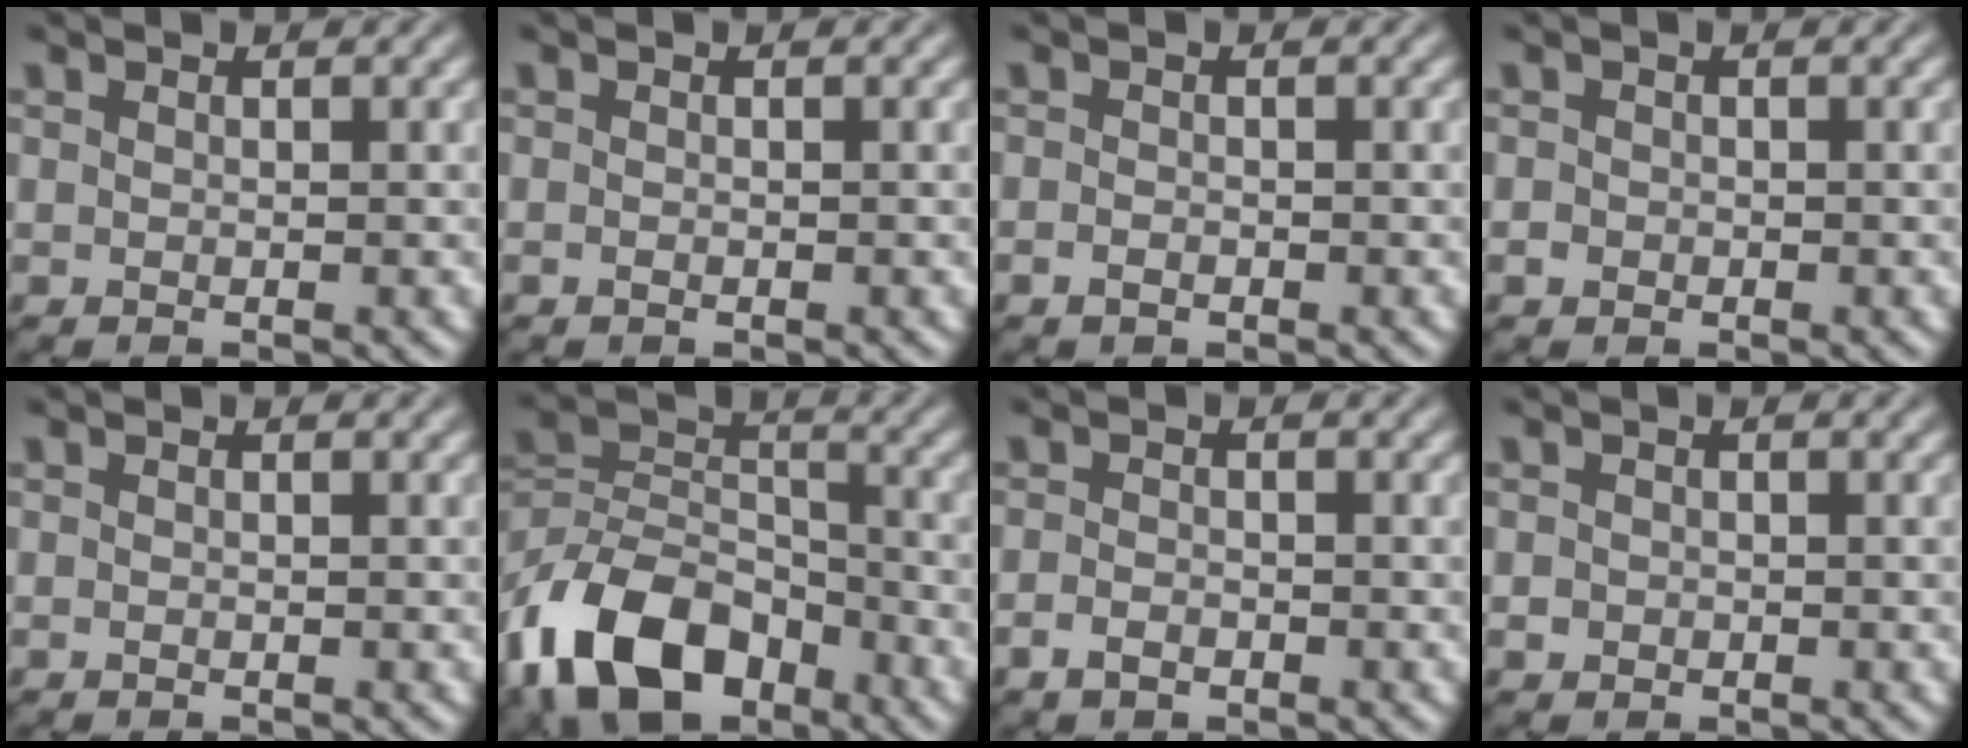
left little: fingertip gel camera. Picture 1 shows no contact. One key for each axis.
{"total": 0.0}
{"total": 0.8, "fx": -0.5, "fy": 0.4, "fz": 0.4, "tx": -0.008, "ty": 0.000, "tz": -0.012}
{"total": 0.9, "fx": -0.1, "fy": 0.8, "fz": 0.3, "tx": 0.007, "ty": 0.003, "tz": -0.006}
{"total": 0.0}
{"total": 11.6, "fx": -7.1, "fy": 6.5, "fz": 6.5, "tx": -0.127, "ty": 0.006, "tz": -0.149}
{"total": 1.5, "fx": -0.9, "fy": 0.8, "fz": 0.8, "tx": -0.014, "ty": 0.002, "tz": -0.020}
{"total": 0.8, "fx": -0.1, "fy": 0.8, "fz": 0.3, "tx": 0.004, "ty": 0.001, "tz": -0.002}